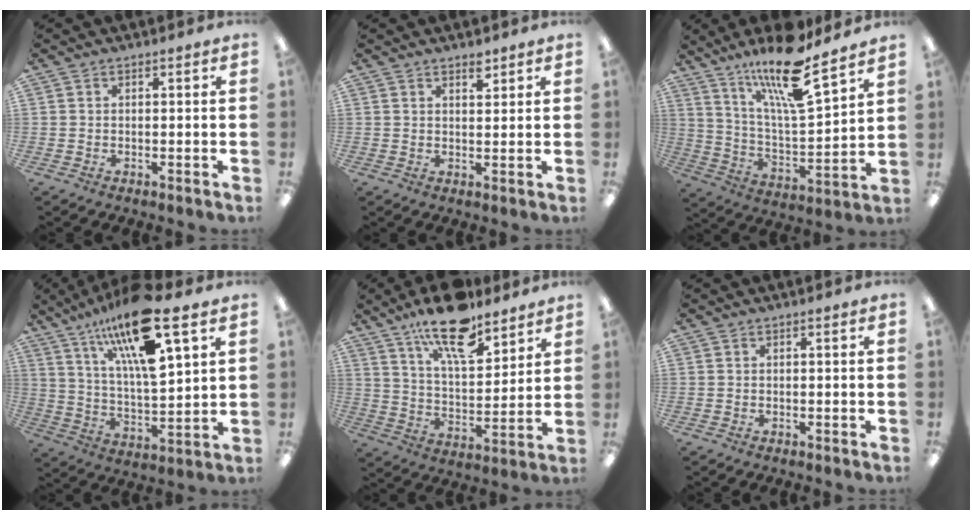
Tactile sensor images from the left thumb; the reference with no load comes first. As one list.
[{"total": 3.0, "force": [2.5, 1.2, 1.3], "torque": [-0.005, -0.015, 0.040]}, {"total": 18.3, "force": [13.9, 3.8, 11.3], "torque": [-0.205, -0.087, 0.231]}, {"total": 19.9, "force": [12.5, 4.9, 14.7], "torque": [-0.260, -0.066, 0.200]}, {"total": 16.8, "force": [12.5, 6.0, 9.5], "torque": [-0.158, -0.066, 0.213]}, {"total": 0.0}]